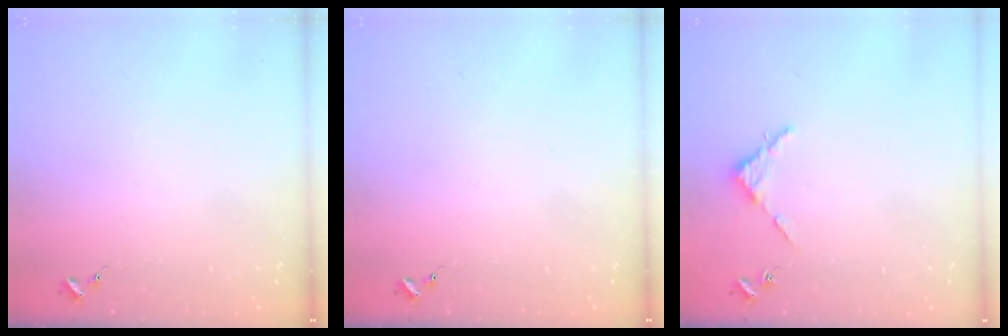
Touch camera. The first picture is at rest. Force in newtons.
{"total": 0.0}
{"total": 2.7, "press": 2.7, "slide": 0.3}